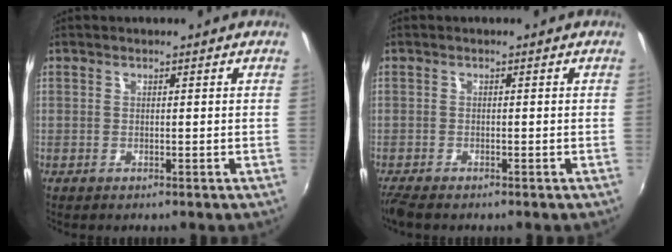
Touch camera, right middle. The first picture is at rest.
{"total": 3.2, "force": [-2.7, 0.6, 1.6], "torque": [-0.039, -0.018, -0.054]}